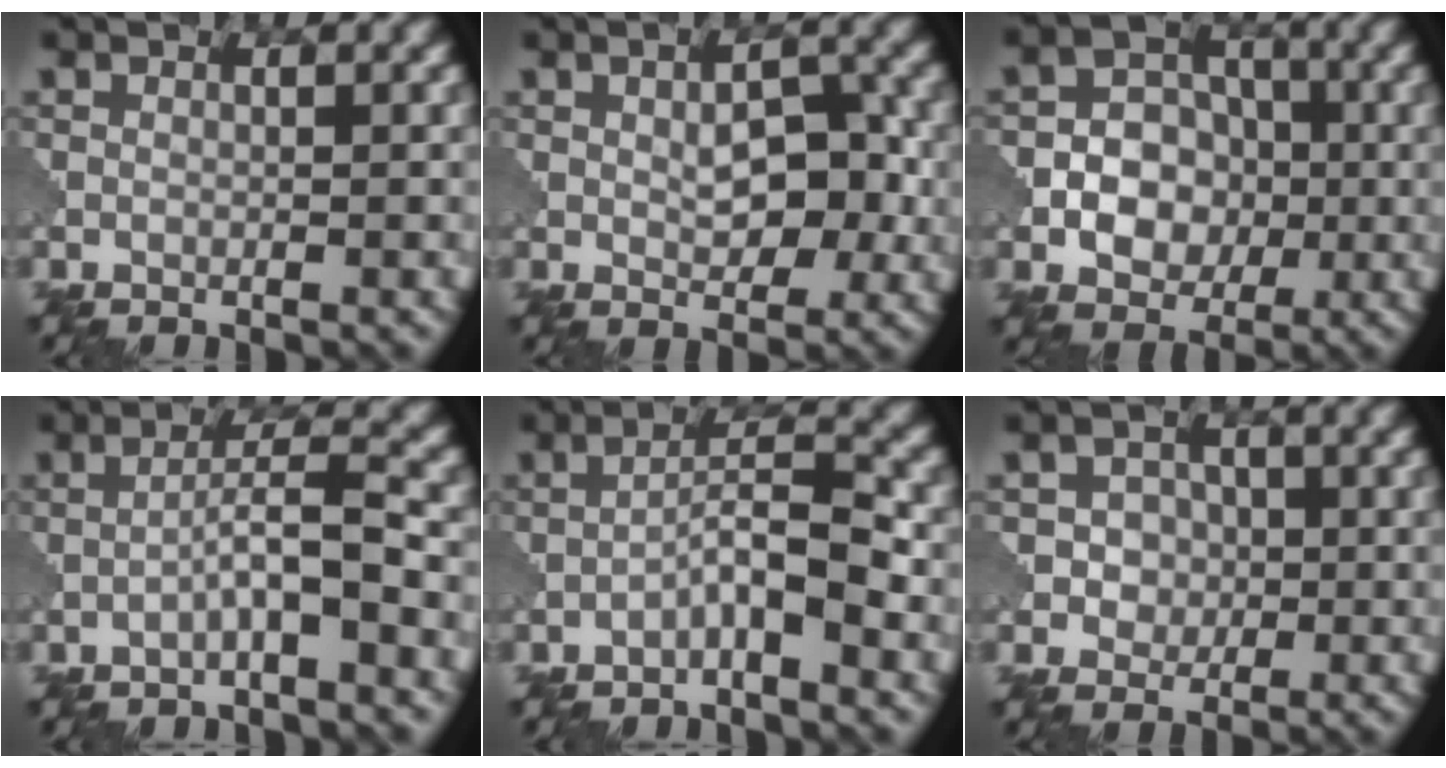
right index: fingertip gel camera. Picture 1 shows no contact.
{"total": 4.4, "force": [-0.1, 2.4, 3.8], "torque": [-0.060, 0.000, 0.003]}
{"total": 6.1, "force": [-1.2, 4.9, 3.4], "torque": [-0.033, 0.003, -0.035]}
{"total": 3.6, "force": [-1.5, 0.3, 3.3], "torque": [-0.058, 0.019, -0.033]}
{"total": 4.0, "force": [-1.9, 0.8, 3.4], "torque": [-0.059, 0.019, -0.040]}
{"total": 2.5, "force": [-0.1, 2.4, 0.9], "torque": [-0.003, 0.000, -0.010]}